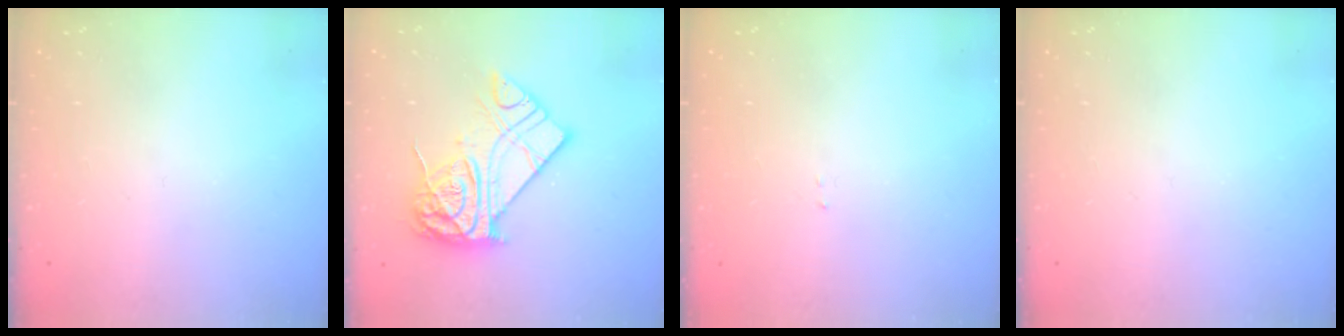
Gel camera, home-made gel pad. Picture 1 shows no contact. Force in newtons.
{"total": 19.1, "press": 19.0, "slide": 1.8}
{"total": 1.5, "press": 1.5, "slide": 0.2}
{"total": 0.0}